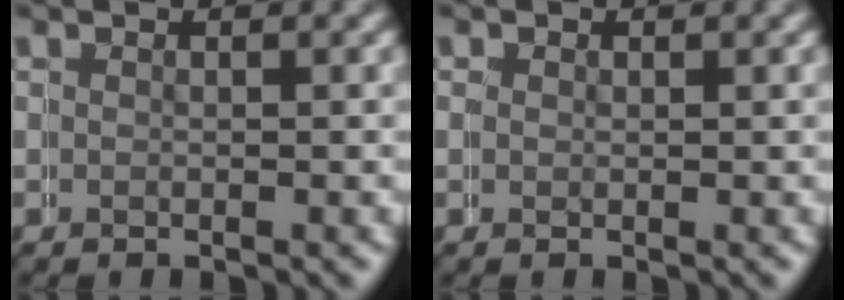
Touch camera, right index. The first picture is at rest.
{"total": 0.6, "force": [0.2, 0.3, -0.5], "torque": [0.004, -0.004, 0.002]}